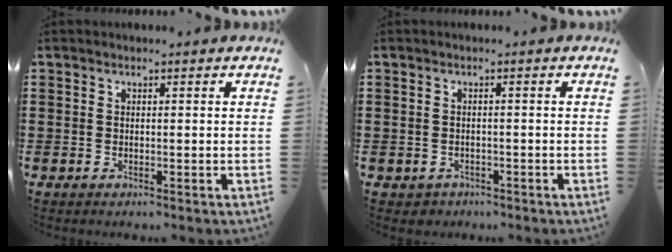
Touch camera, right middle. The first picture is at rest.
{"total": 0.8, "force": [-0.6, 0.5, -0.1], "torque": [-0.003, 0.003, -0.015]}